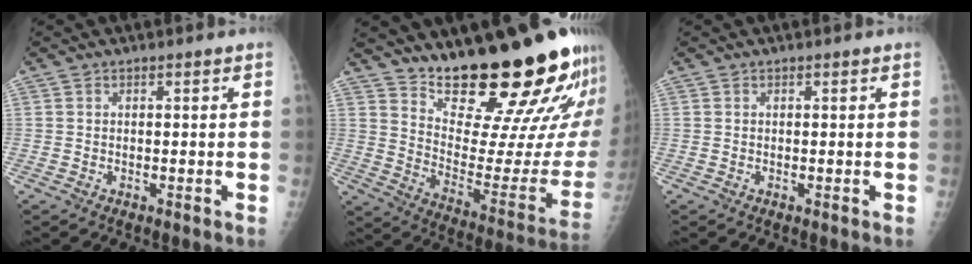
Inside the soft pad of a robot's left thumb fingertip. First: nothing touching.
{"total": 25.7, "force": [20.7, 5.2, 14.3], "torque": [-0.177, -0.169, 0.297]}
{"total": 0.0}